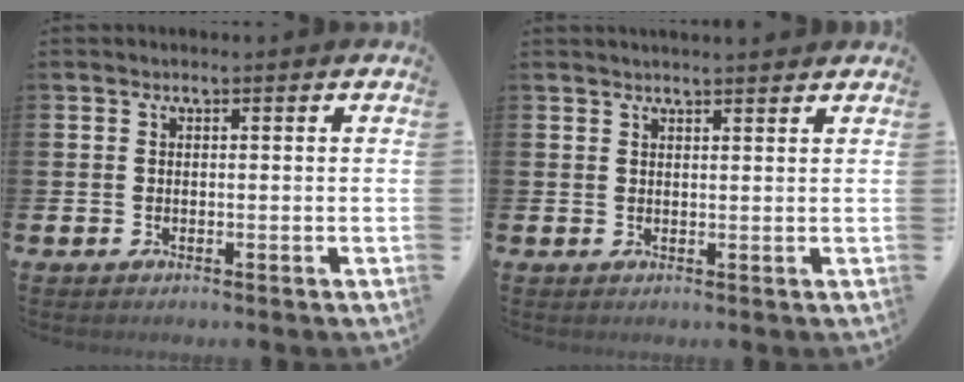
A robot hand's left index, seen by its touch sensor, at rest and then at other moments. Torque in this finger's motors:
{"motor_torque": [0.84, -0.89, 0.01, 0.07]}